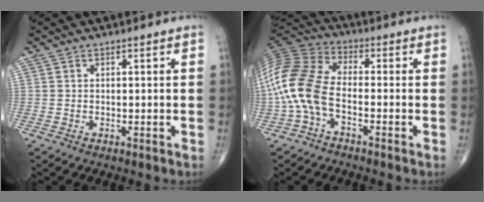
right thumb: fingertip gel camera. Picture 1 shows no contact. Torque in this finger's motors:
{"motor_torque": [0.22, 0.93, 1.59, -0.14, 0.57]}